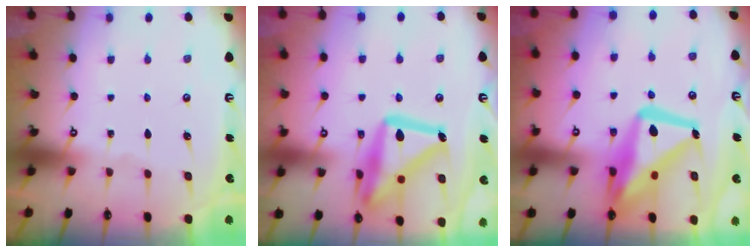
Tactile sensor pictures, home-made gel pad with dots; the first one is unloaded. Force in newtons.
{"total": 22.8, "press": 22.8, "slide": 1.8}
{"total": 19.4, "press": 19.4, "slide": 1.5}